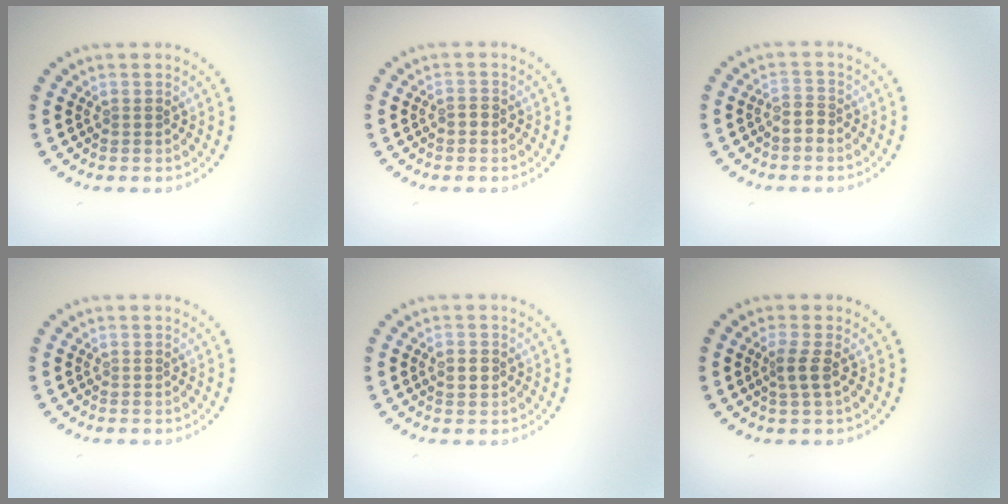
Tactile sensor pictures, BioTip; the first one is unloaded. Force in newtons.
{"total": 0.8, "press": 0.8, "slide": 0.1}
{"total": 1.5, "press": 1.2, "slide": 1.0}
{"total": 0.0}
{"total": 1.1, "press": 1.1, "slide": 0.0}
{"total": 1.6, "press": 1.3, "slide": 1.0}